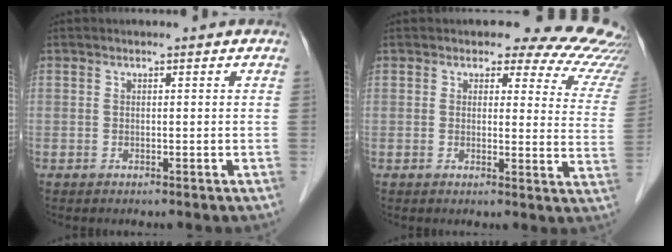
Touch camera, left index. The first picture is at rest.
{"total": 13.4, "force": [12.3, 4.1, 3.4], "torque": [0.000, -0.066, 0.093]}